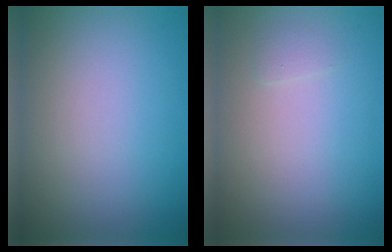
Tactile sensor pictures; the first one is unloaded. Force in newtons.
{"total": 0.5, "press": 0.5, "slide": 0.0}